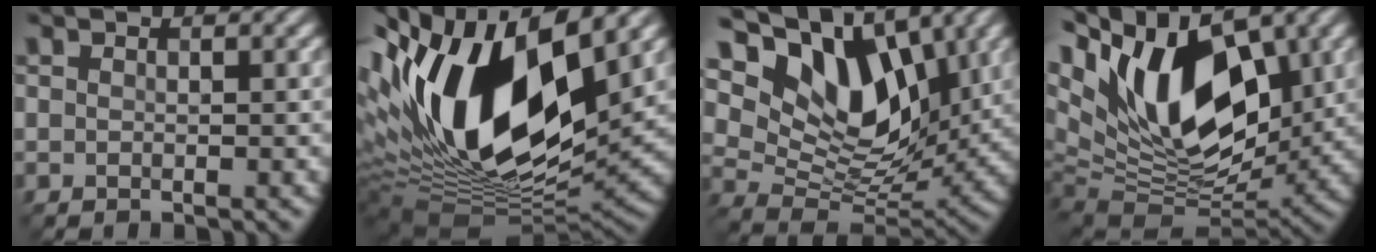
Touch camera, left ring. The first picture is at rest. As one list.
[{"total": 17.0, "force": [3.9, 9.0, 13.8], "torque": [-0.271, 0.002, 0.059]}, {"total": 11.8, "force": [5.8, 6.7, 7.8], "torque": [-0.143, -0.006, 0.104]}, {"total": 16.0, "force": [5.0, 8.5, 12.5], "torque": [-0.211, 0.012, 0.087]}]